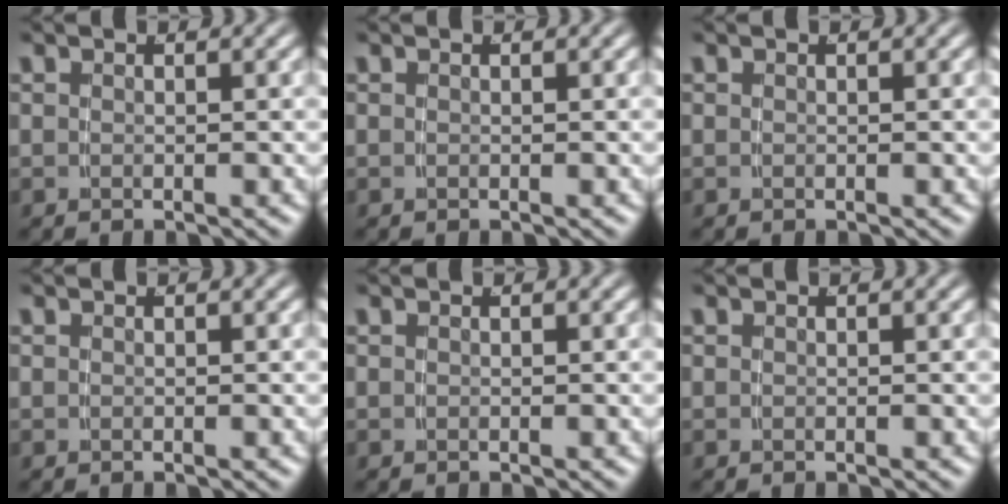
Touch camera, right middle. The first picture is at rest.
{"total": 0.0}
{"total": 0.0}
{"total": 0.0}
{"total": 0.0}
{"total": 0.0}